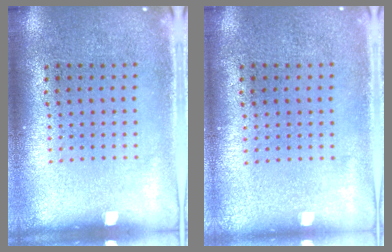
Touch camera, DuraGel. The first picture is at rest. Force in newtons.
{"total": 0.0}